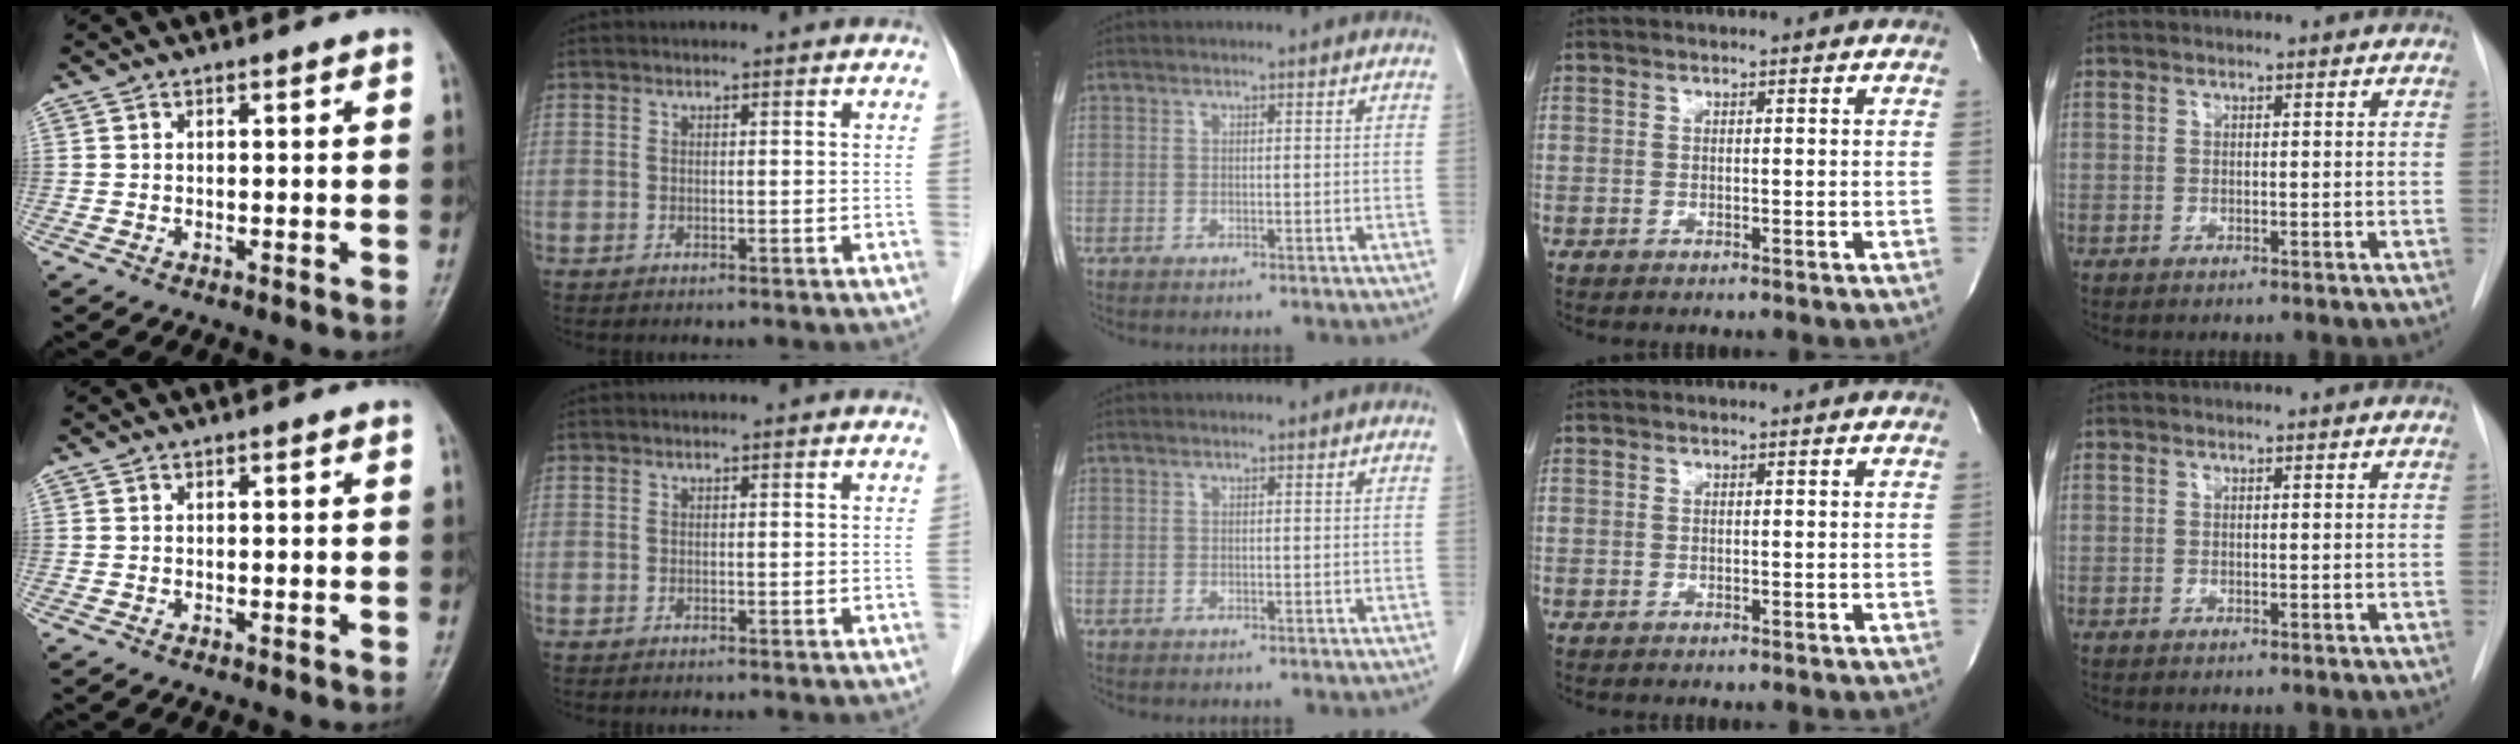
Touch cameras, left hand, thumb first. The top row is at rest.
{}